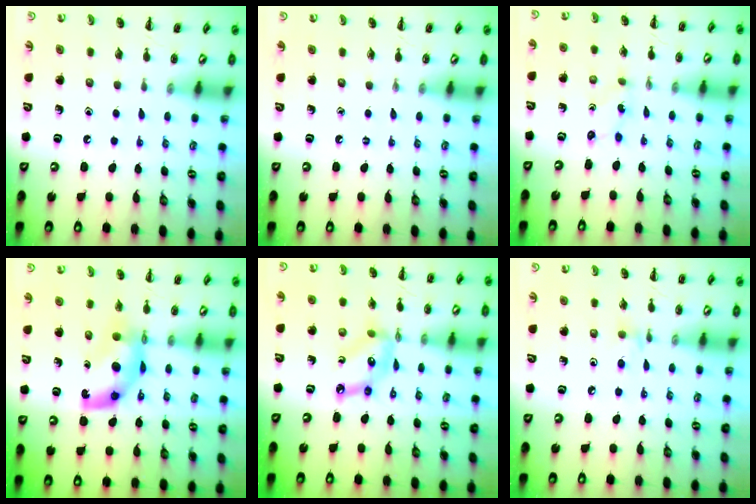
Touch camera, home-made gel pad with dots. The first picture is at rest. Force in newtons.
{"total": 0.0}
{"total": 1.7, "press": 1.6, "slide": 0.6}
{"total": 7.8, "press": 7.6, "slide": 1.7}
{"total": 9.9, "press": 9.6, "slide": 2.3}
{"total": 4.7, "press": 4.5, "slide": 1.5}